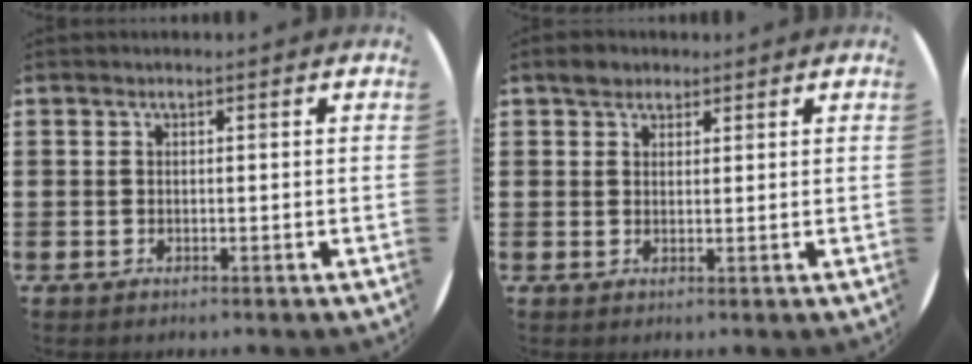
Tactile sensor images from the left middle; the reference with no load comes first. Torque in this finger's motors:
{"motor_torque": [0.52, -0.49, 0.02, 0.00]}